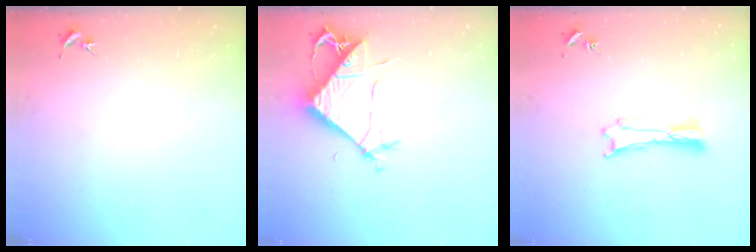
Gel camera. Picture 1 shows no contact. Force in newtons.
{"total": 7.6, "press": 7.5, "slide": 1.2}
{"total": 0.6, "press": 0.6, "slide": 0.2}